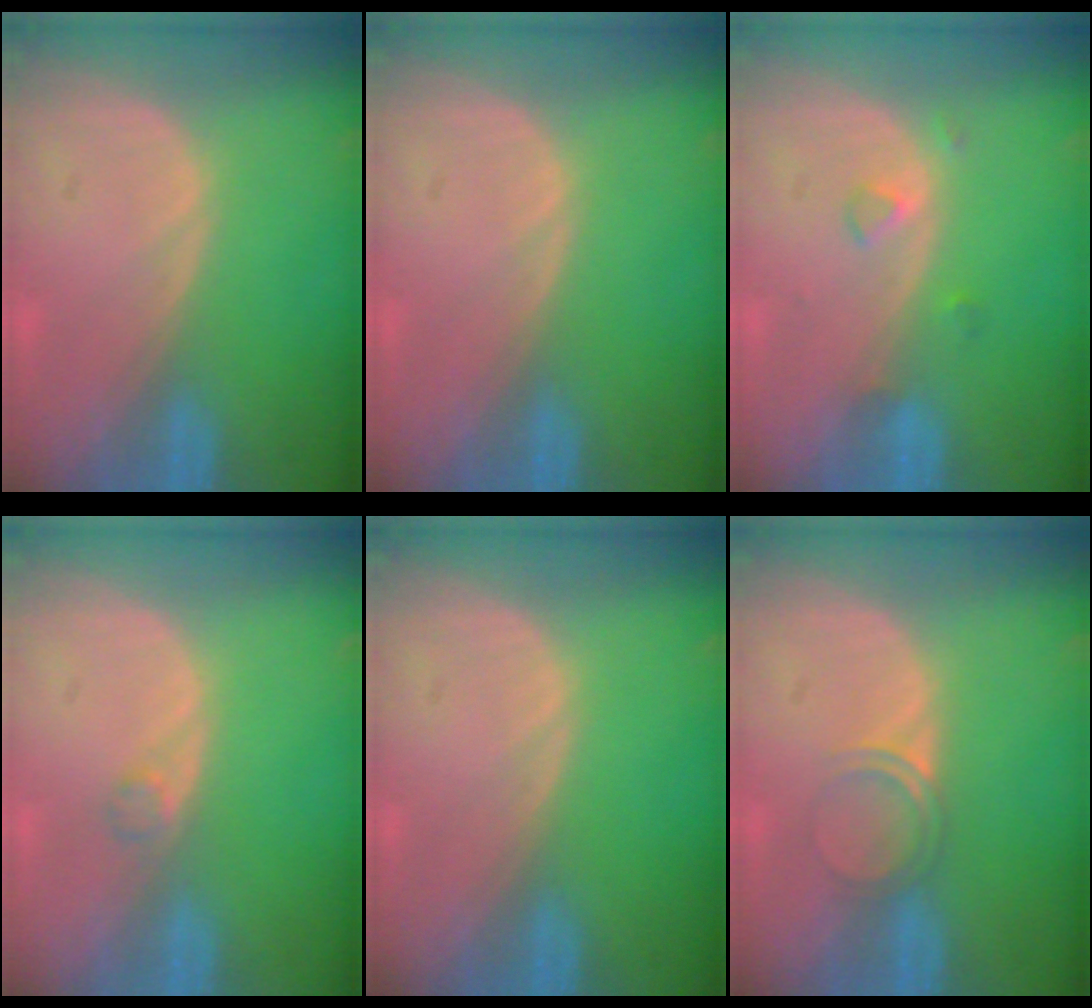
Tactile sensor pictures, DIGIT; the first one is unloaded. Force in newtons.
{"total": 0.0}
{"total": 1.8, "press": 1.8, "slide": 0.1}
{"total": 1.2, "press": 1.2, "slide": 0.1}
{"total": 0.0}
{"total": 2.5, "press": 2.1, "slide": 1.2}